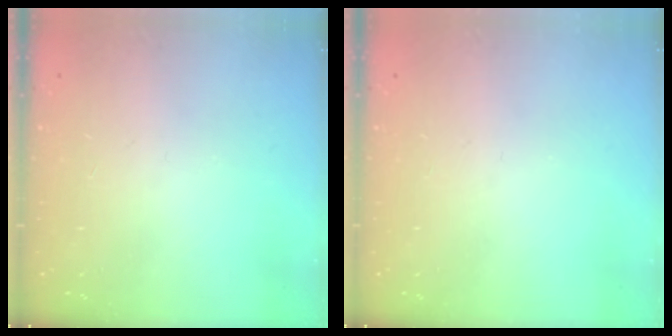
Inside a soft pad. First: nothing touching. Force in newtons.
{"total": 0.0}